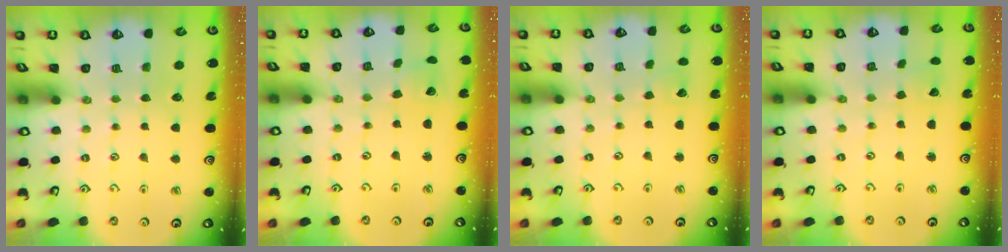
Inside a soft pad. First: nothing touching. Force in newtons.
{"total": 2.9, "press": 2.9, "slide": 0.1}
{"total": 2.0, "press": 2.0, "slide": 0.1}
{"total": 2.7, "press": 2.7, "slide": 0.2}